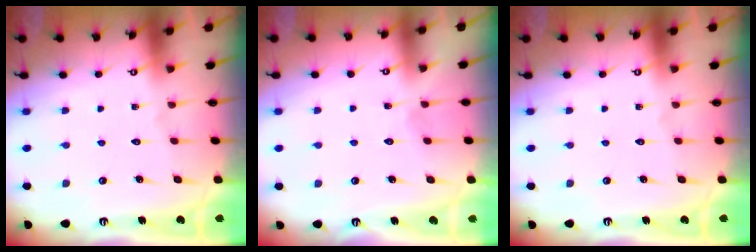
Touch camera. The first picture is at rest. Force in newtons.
{"total": 2.6, "press": 2.6, "slide": 0.2}
{"total": 0.0}